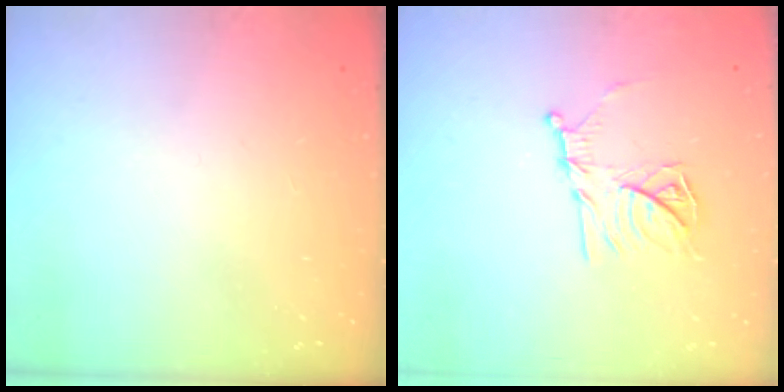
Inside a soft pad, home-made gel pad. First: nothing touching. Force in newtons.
{"total": 11.7, "press": 11.7, "slide": 0.4}